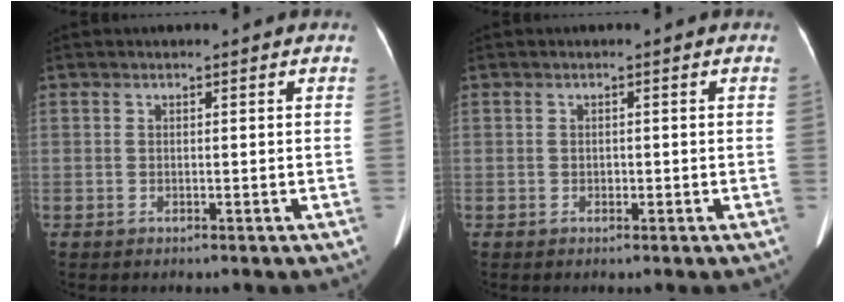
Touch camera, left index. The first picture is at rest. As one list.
[{"total": 0.7, "force": [-0.5, 0.5, 0.3], "torque": [-0.004, -0.001, -0.006]}]